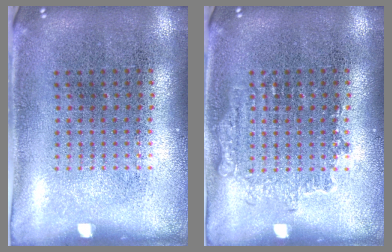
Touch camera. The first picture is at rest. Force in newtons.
{"total": 1.2, "press": 1.2, "slide": 0.3}